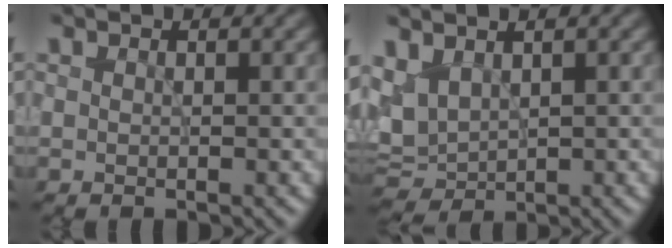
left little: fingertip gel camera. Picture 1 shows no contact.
{"total": 4.0, "force": [1.5, 2.7, 2.6], "torque": [-0.062, 0.002, 0.031]}